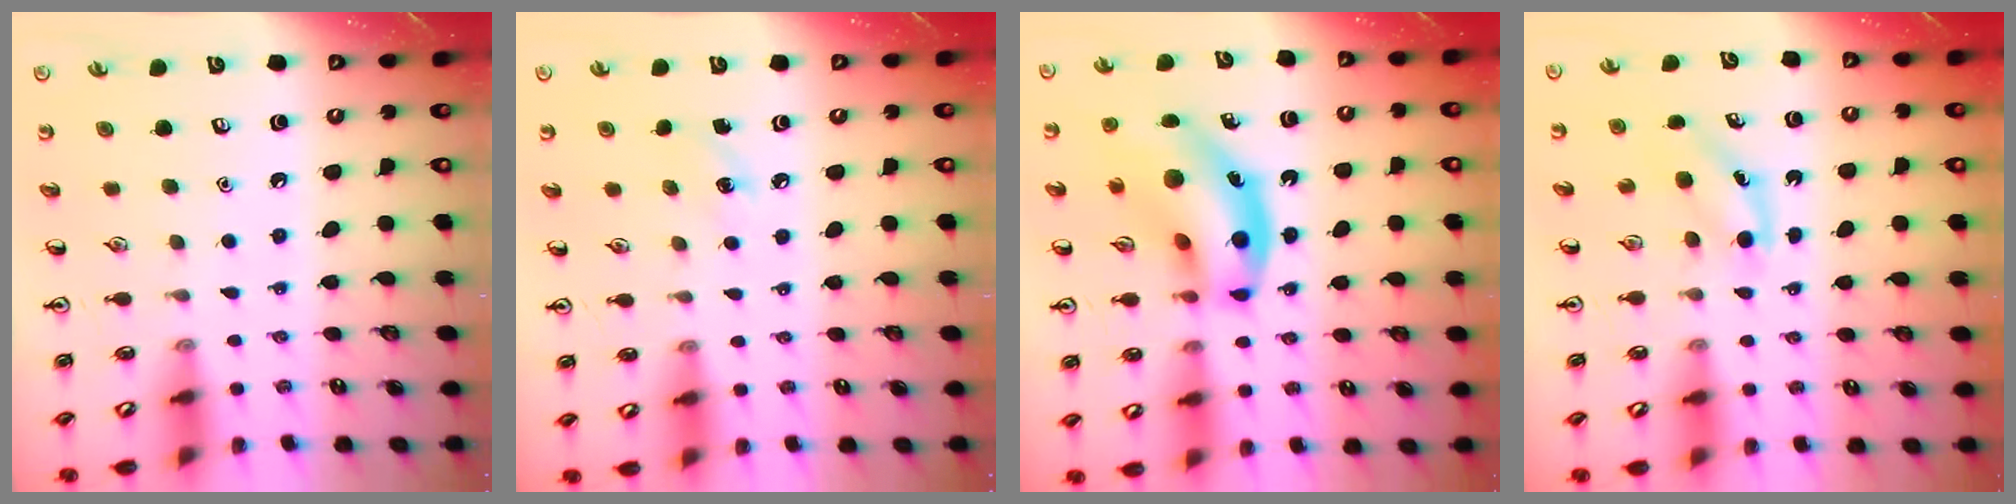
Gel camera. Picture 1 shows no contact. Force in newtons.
{"total": 5.1, "press": 4.9, "slide": 1.5}
{"total": 17.3, "press": 16.7, "slide": 4.8}
{"total": 4.2, "press": 3.9, "slide": 1.4}